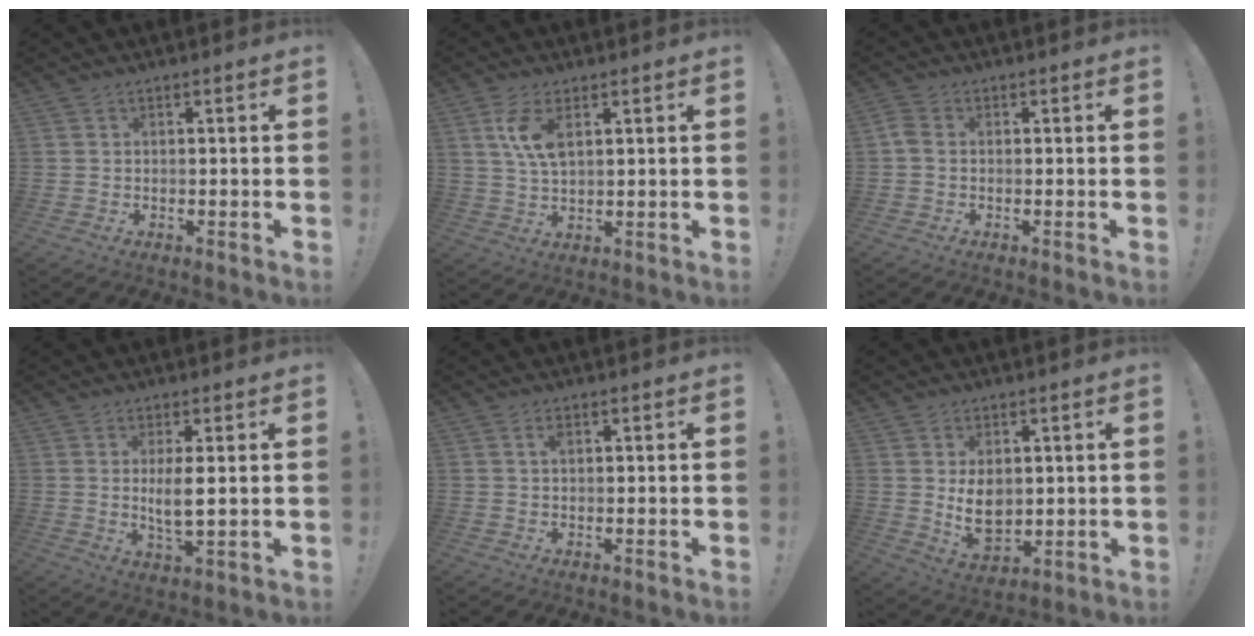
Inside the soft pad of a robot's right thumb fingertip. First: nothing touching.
{"total": 7.5, "force": [2.9, 3.2, 6.2], "torque": [-0.124, -0.007, 0.046]}
{"total": 2.6, "force": [-0.5, 1.6, 2.0], "torque": [-0.044, 0.006, -0.010]}
{"total": 6.1, "force": [1.0, 1.7, 5.8], "torque": [-0.108, -0.017, 0.012]}
{"total": 1.4, "force": [0.5, 0.7, 1.1], "torque": [-0.022, 0.003, 0.008]}
{"total": 8.5, "force": [1.4, 6.2, 5.6], "torque": [-0.083, -0.019, 0.028]}